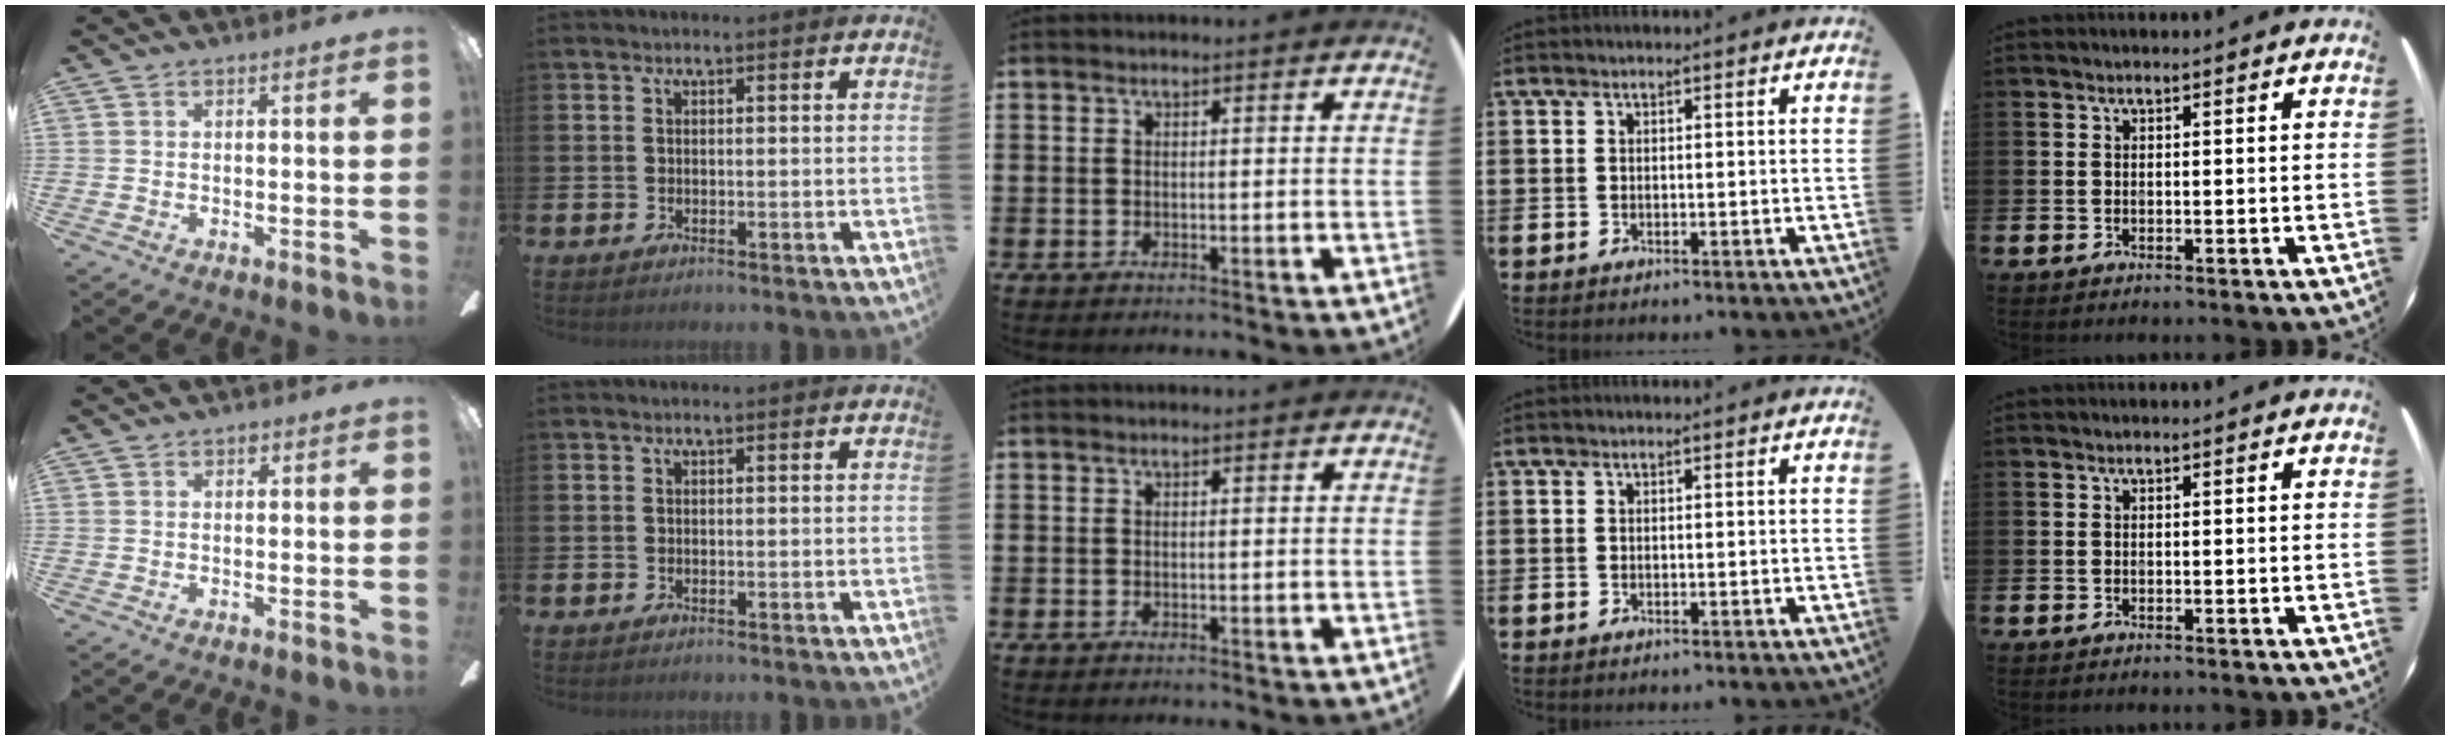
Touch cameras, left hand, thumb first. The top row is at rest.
{"thumb": {"total": 1.0, "force": [0.5, 0.7, 0.6], "torque": [-0.004, 0.001, 0.006]}}